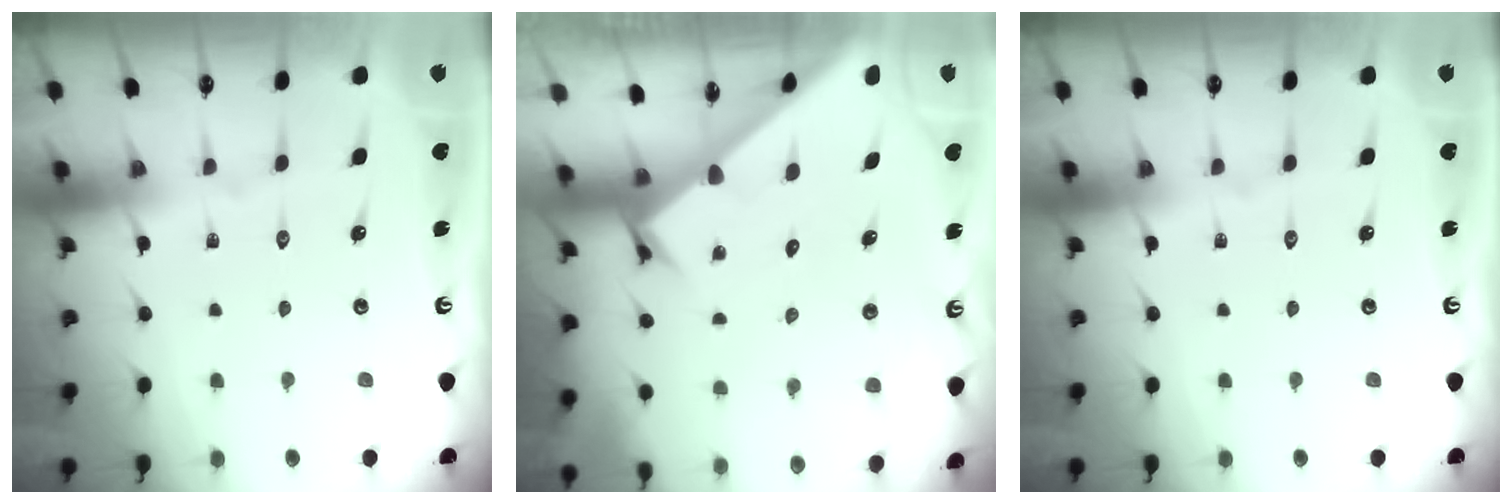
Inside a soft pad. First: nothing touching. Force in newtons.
{"total": 2.1, "press": 2.1, "slide": 0.2}
{"total": 0.0}